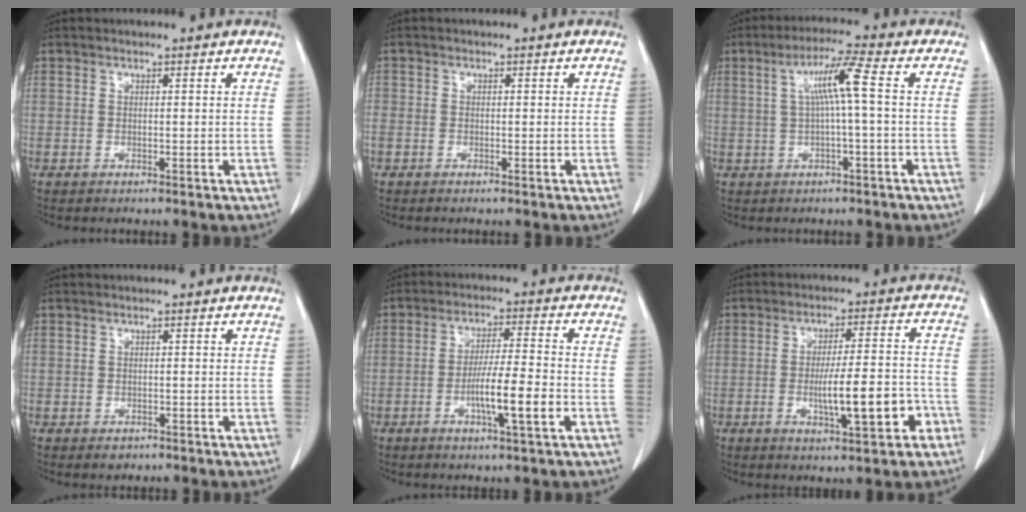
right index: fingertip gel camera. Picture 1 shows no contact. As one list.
[{"total": 2.1, "force": [-1.0, 1.7, 0.7], "torque": [-0.030, -0.002, -0.023]}, {"total": 6.5, "force": [0.8, -0.6, 6.4], "torque": [-0.116, 0.015, 0.018]}, {"total": 1.3, "force": [-0.7, 1.1, 0.4], "torque": [-0.004, 0.002, -0.004]}, {"total": 8.4, "force": [-2.8, 0.2, 7.9], "torque": [-0.140, -0.004, -0.052]}, {"total": 10.1, "force": [-3.5, 1.6, 9.3], "torque": [-0.153, 0.007, -0.048]}]